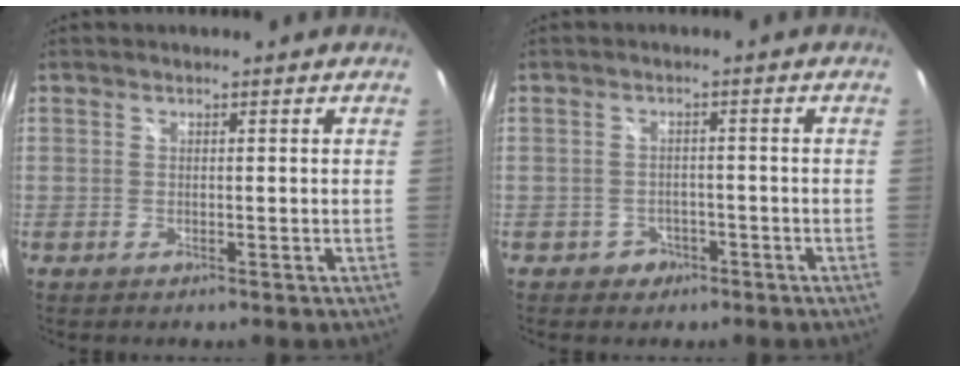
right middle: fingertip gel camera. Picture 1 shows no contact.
{"total": 3.2, "force": [-1.8, 2.6, 0.3], "torque": [-0.013, 0.008, -0.024]}